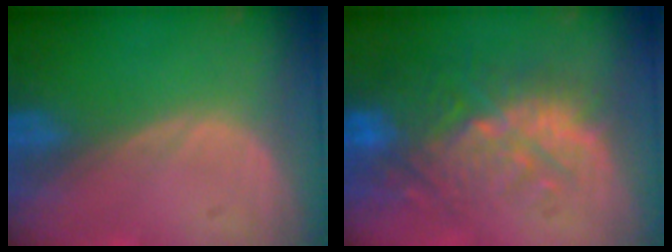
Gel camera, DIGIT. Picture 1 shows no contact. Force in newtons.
{"total": 10.8, "press": 10.0, "slide": 4.2}